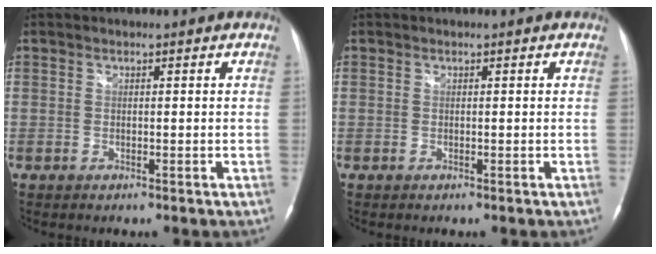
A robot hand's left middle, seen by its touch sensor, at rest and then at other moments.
{"total": 0.0}